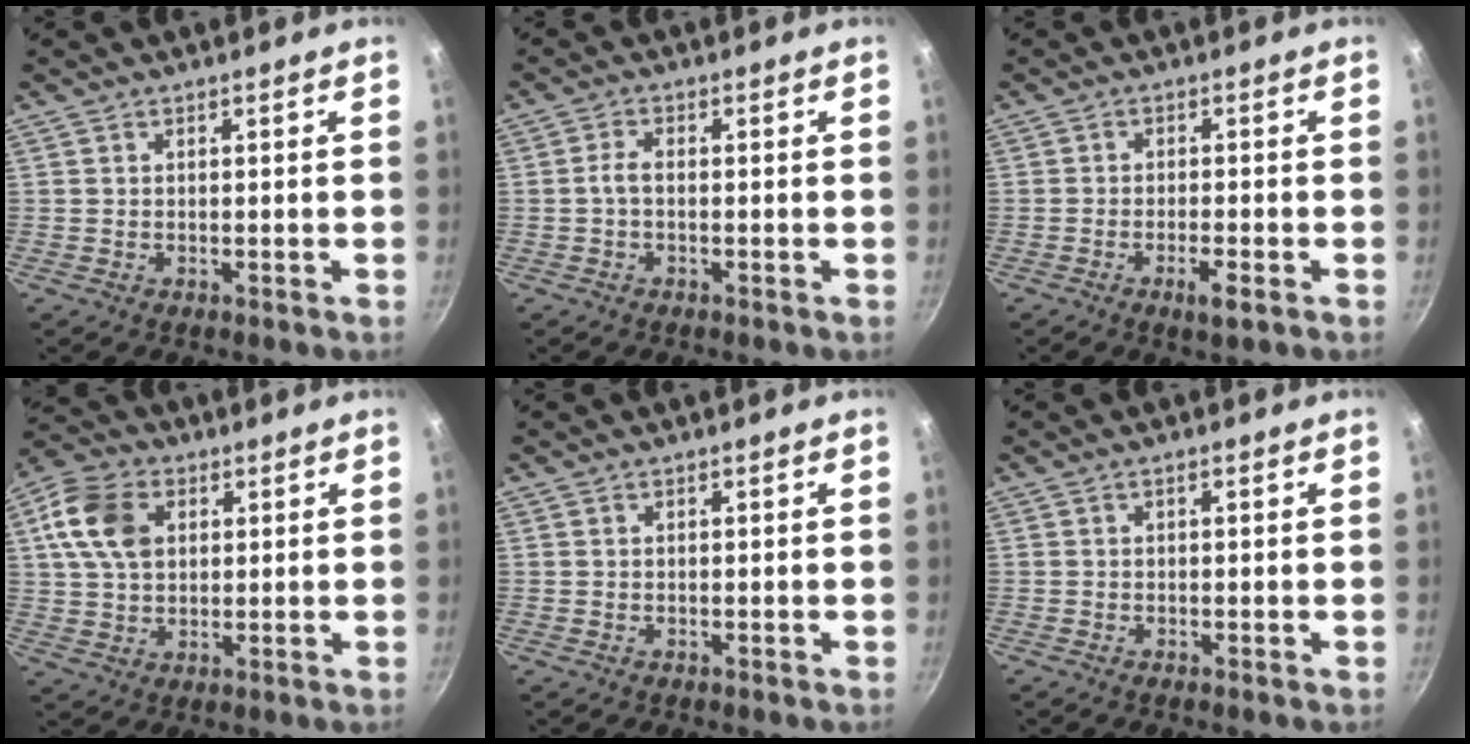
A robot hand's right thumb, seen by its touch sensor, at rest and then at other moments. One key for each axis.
{"total": 2.1, "fx": -0.6, "fy": 0.8, "fz": 1.8, "tx": -0.046, "ty": 0.011, "tz": -0.017}
{"total": 3.4, "fx": -1.7, "fy": 0.6, "fz": 2.8, "tx": -0.054, "ty": 0.008, "tz": -0.029}
{"total": 11.4, "fx": 3.1, "fy": 8.0, "fz": 7.6, "tx": -0.132, "ty": 0.007, "tz": 0.047}
{"total": 0.0}
{"total": 0.5, "fx": -0.1, "fy": -0.1, "fz": 0.5, "tx": -0.016, "ty": 0.003, "tz": -0.001}